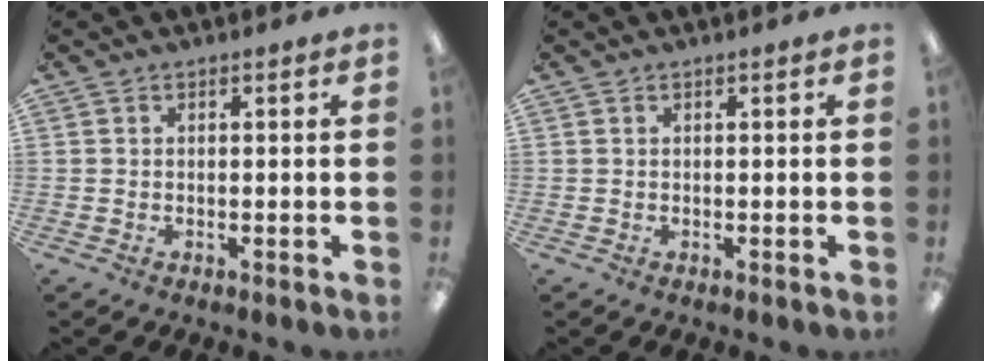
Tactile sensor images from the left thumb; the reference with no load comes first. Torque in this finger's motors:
{"motor_torque": [0.00, 0.00, 0.10, -0.10, 0.00]}